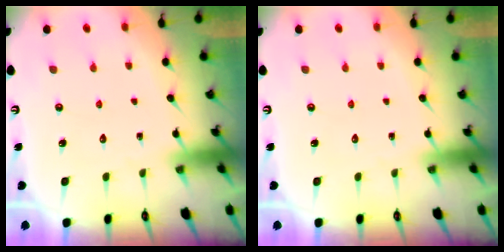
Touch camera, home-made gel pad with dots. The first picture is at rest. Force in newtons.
{"total": 0.0}